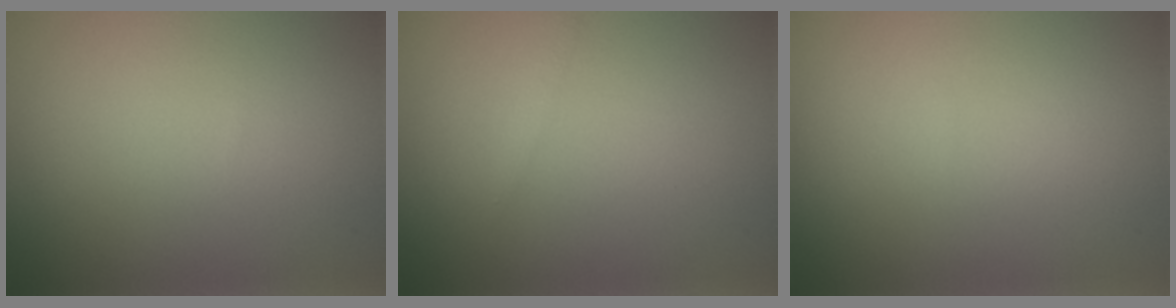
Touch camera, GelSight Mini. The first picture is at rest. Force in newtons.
{"total": 0.6, "press": 0.6, "slide": 0.0}
{"total": 0.0}